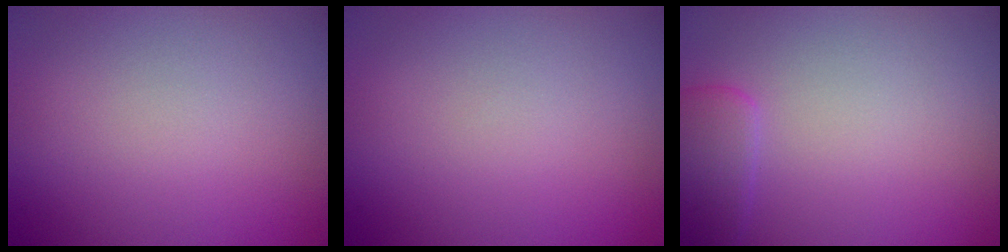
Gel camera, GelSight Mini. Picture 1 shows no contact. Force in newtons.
{"total": 0.0}
{"total": 1.9, "press": 1.9, "slide": 0.2}